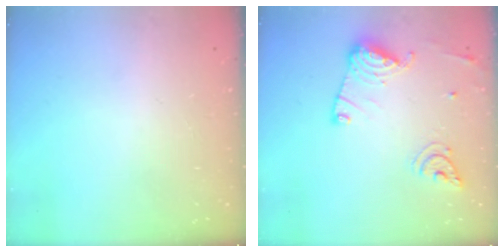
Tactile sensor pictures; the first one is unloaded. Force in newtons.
{"total": 14.5, "press": 14.5, "slide": 1.3}